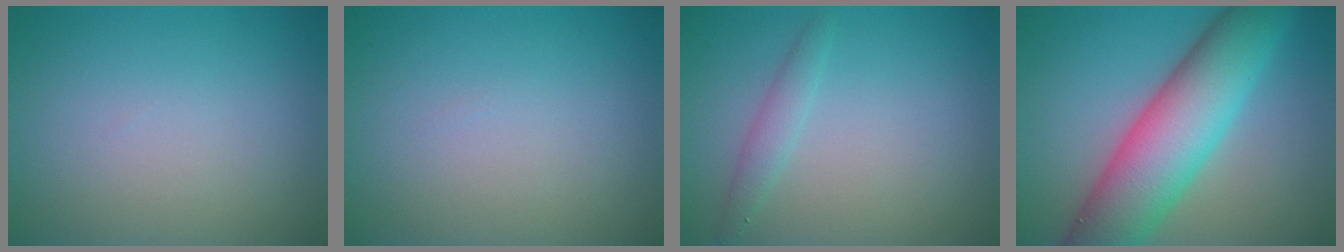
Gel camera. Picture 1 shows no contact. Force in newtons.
{"total": 0.0}
{"total": 1.5, "press": 1.5, "slide": 0.1}
{"total": 10.3, "press": 10.3, "slide": 0.3}